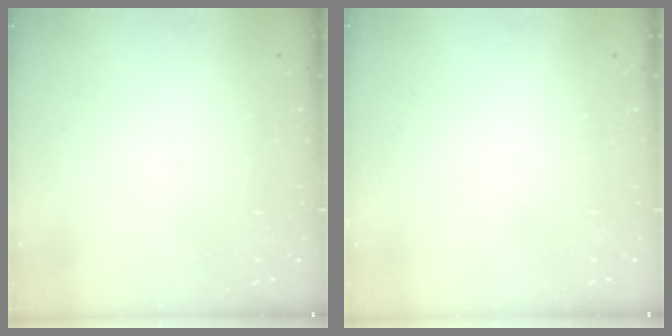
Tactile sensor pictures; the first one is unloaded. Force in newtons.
{"total": 1.6, "press": 1.6, "slide": 0.1}